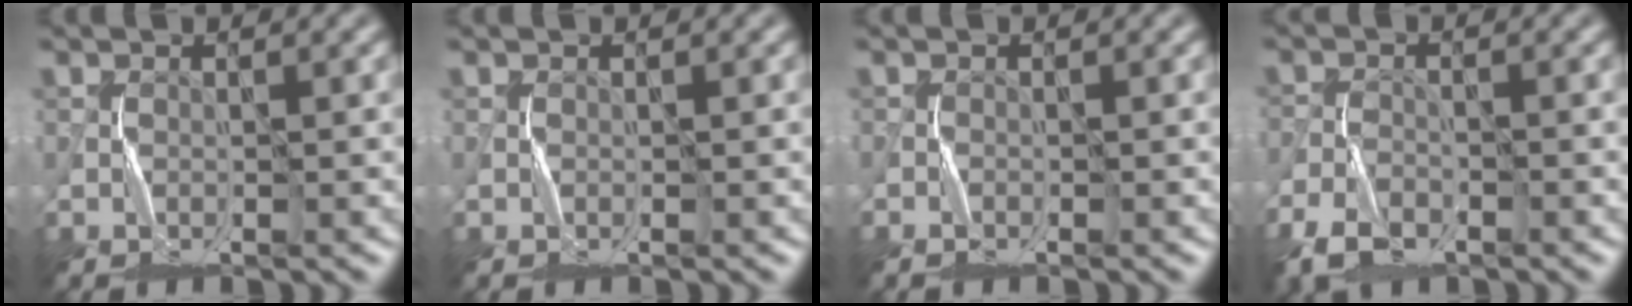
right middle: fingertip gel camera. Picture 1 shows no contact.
{"total": 0.0}
{"total": 0.6, "force": [-0.5, 0.3, 0.2], "torque": [-0.002, 0.000, -0.009]}
{"total": 4.0, "force": [-2.8, 2.0, 2.1], "torque": [-0.044, -0.007, -0.063]}